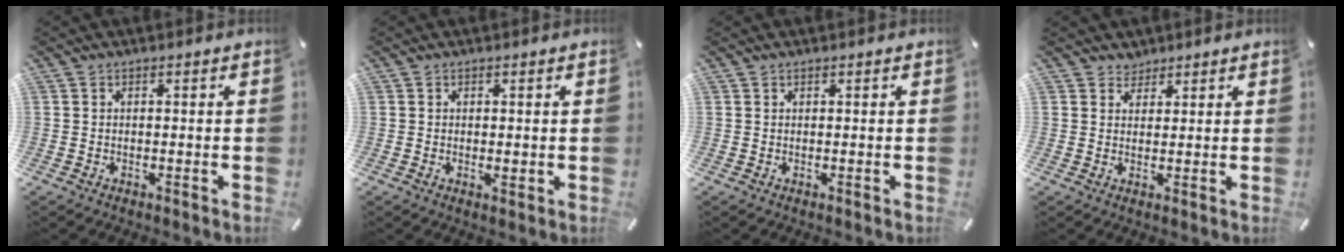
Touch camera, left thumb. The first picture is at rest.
{"total": 1.3, "force": [0.0, 0.5, 1.2], "torque": [-0.015, -0.006, -0.001]}
{"total": 0.0}
{"total": 2.4, "force": [1.9, 1.4, -0.3], "torque": [0.010, -0.005, 0.036]}